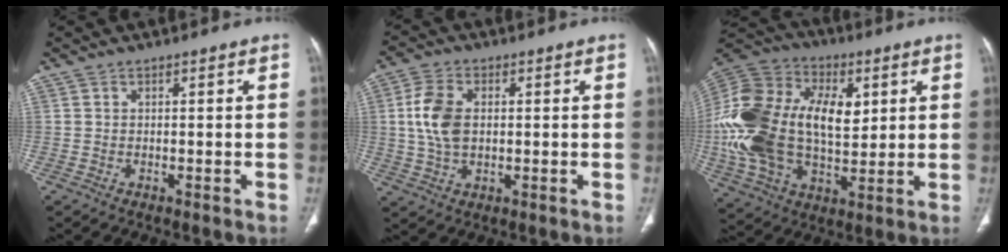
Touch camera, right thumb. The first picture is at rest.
{"total": 8.5, "force": [0.9, 5.4, 6.6], "torque": [-0.134, 0.005, 0.020]}
{"total": 29.5, "force": [3.8, 18.3, 22.8], "torque": [-0.475, 0.018, 0.077]}